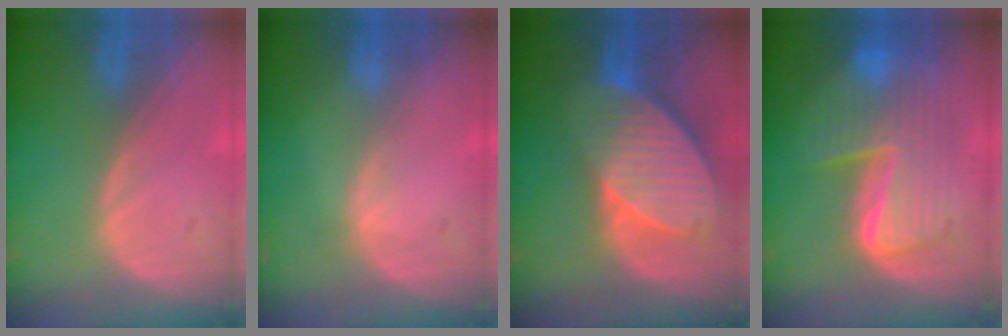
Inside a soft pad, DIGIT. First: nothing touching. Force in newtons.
{"total": 0.6, "press": 0.5, "slide": 0.2}
{"total": 10.2, "press": 8.9, "slide": 5.0}
{"total": 9.9, "press": 9.9, "slide": 1.0}